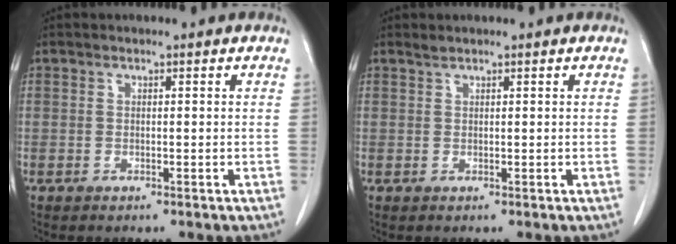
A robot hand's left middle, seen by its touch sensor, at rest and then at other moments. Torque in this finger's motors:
{"motor_torque": [0.17, -0.14, -0.04, 0.00]}